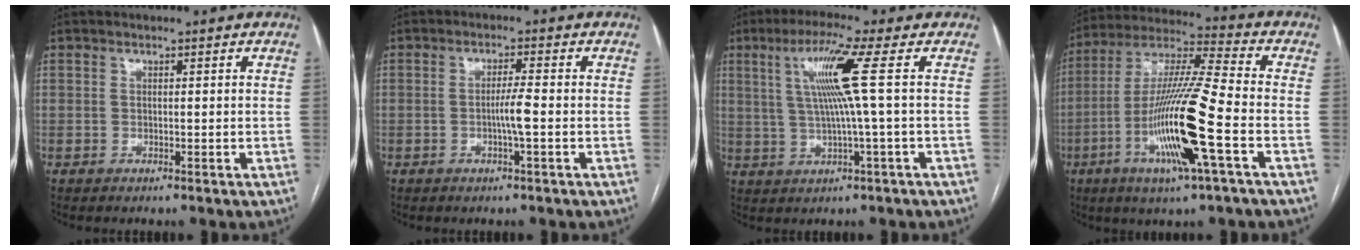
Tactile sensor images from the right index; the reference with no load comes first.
{"total": 3.1, "force": [-0.7, -0.3, 3.0], "torque": [-0.054, -0.002, -0.014]}
{"total": 8.4, "force": [1.9, -1.9, 8.0], "torque": [-0.149, 0.009, 0.042]}
{"total": 17.2, "force": [-5.5, 0.1, 16.3], "torque": [-0.322, -0.011, -0.107]}